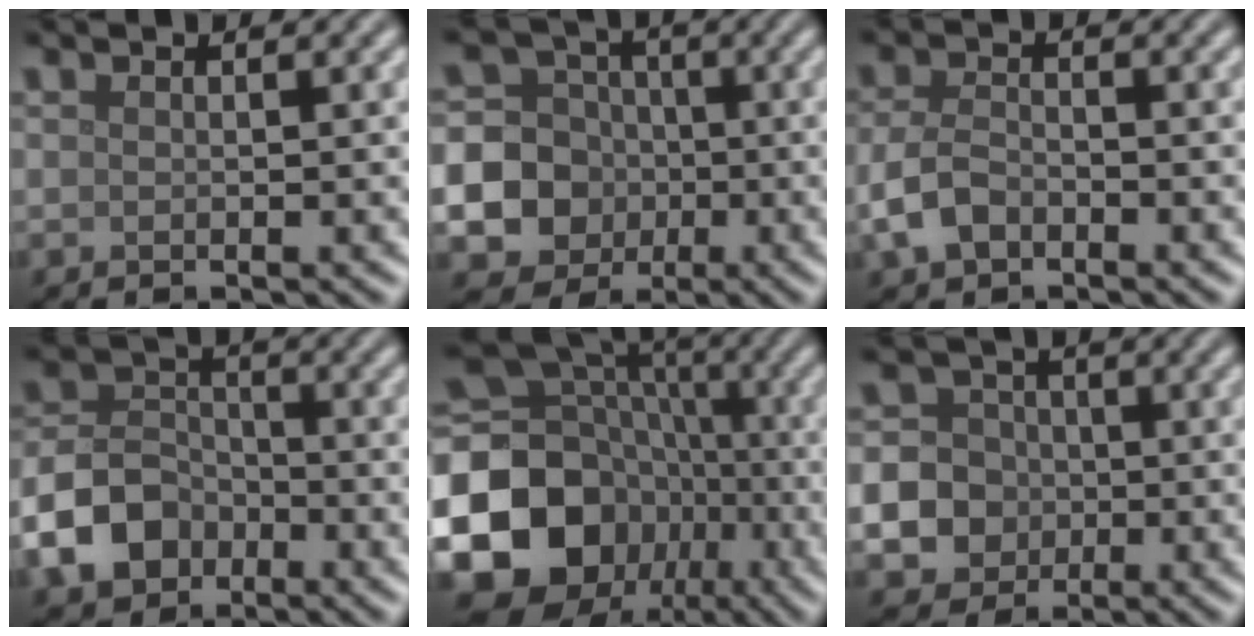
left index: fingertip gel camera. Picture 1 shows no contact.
{"total": 18.0, "force": [-4.4, 17.0, 3.8], "torque": [-0.137, -0.031, -0.103]}
{"total": 3.0, "force": [-1.5, 1.9, 1.8], "torque": [-0.040, 0.001, -0.037]}
{"total": 6.1, "force": [-3.0, 4.5, 2.9], "torque": [-0.060, 0.003, -0.069]}
{"total": 19.0, "force": [-5.8, 16.1, 8.4], "torque": [-0.188, -0.006, -0.127]}
{"total": 14.2, "force": [-3.8, 13.3, 3.3], "torque": [-0.100, -0.030, -0.096]}